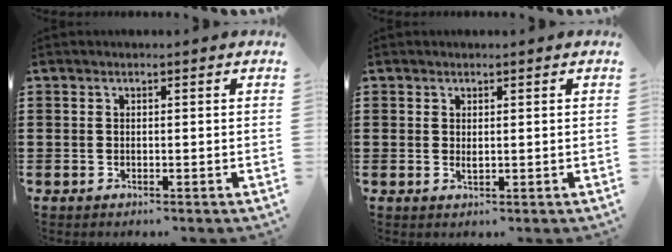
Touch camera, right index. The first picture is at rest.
{"total": 0.9, "force": [0.3, 0.3, 0.8], "torque": [-0.015, 0.003, 0.004]}